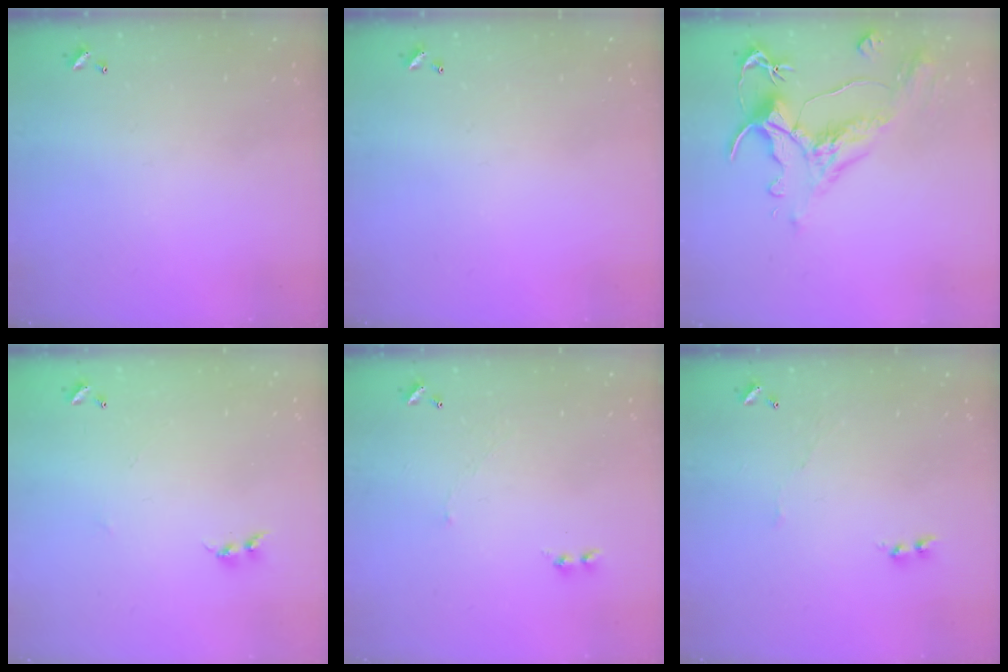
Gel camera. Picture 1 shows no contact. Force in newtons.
{"total": 0.0}
{"total": 1.6, "press": 0.4, "slide": 1.6}
{"total": 6.7, "press": 6.7, "slide": 0.5}
{"total": 2.6, "press": 2.6, "slide": 0.6}
{"total": 3.8, "press": 3.7, "slide": 0.6}